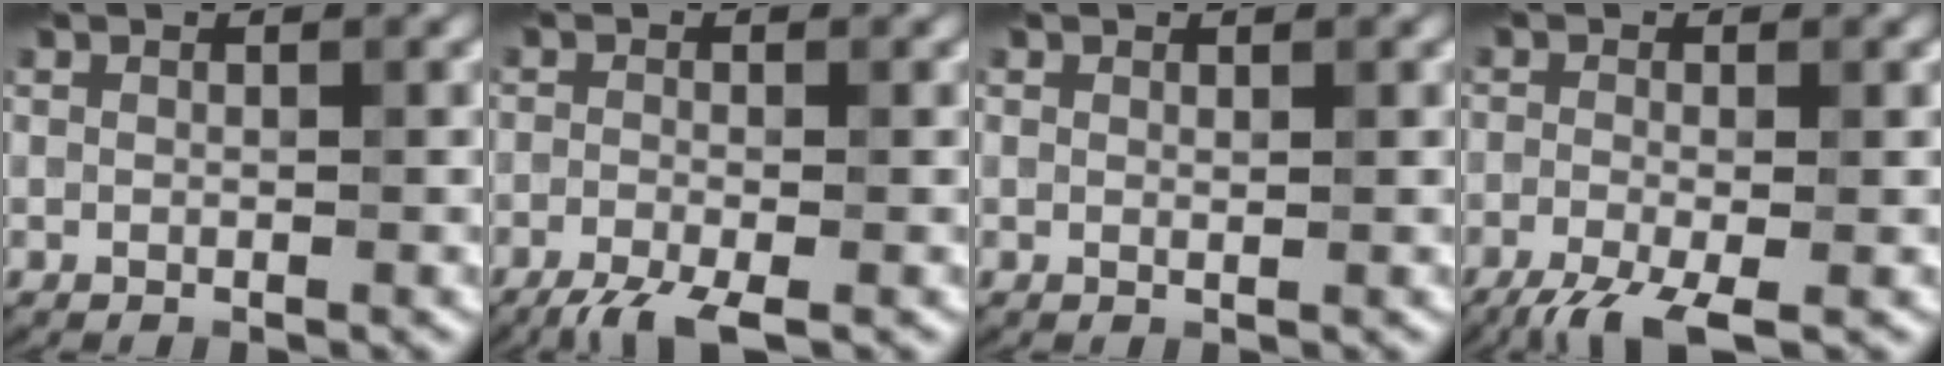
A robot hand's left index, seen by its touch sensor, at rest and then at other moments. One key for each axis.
{"total": 4.0, "fx": -2.9, "fy": 0.7, "fz": 2.6, "tx": -0.048, "ty": -0.008, "tz": -0.061}
{"total": 0.0}
{"total": 5.0, "fx": -3.3, "fy": 1.2, "fz": 3.5, "tx": -0.067, "ty": -0.014, "tz": -0.067}